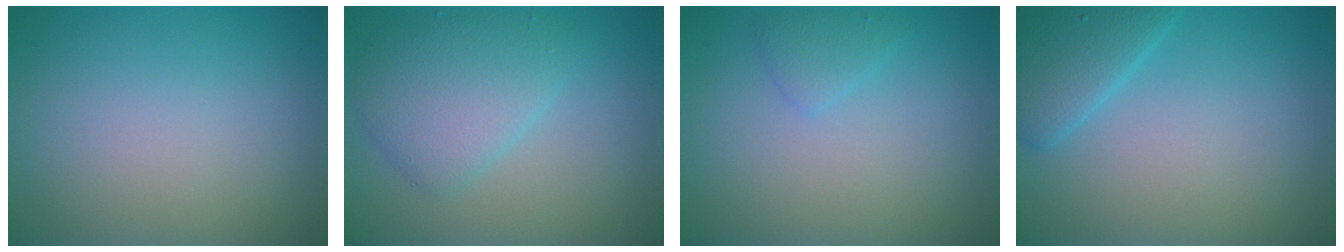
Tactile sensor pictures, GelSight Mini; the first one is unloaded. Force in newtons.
{"total": 4.1, "press": 4.1, "slide": 0.1}
{"total": 1.3, "press": 1.3, "slide": 0.1}
{"total": 3.4, "press": 3.4, "slide": 0.2}